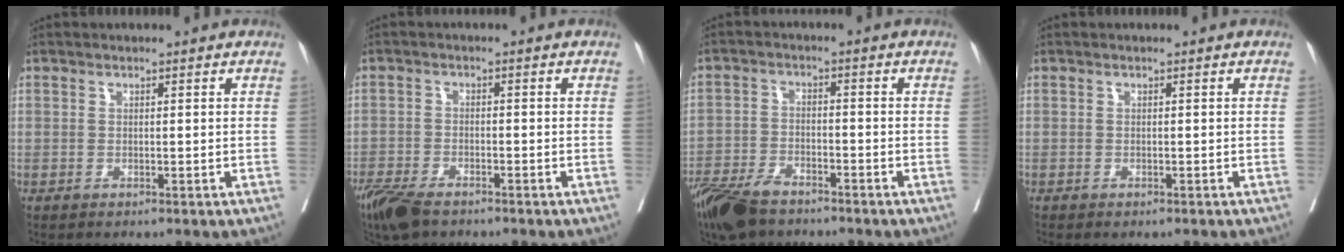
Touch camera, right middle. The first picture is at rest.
{"total": 6.3, "force": [-4.9, 2.1, 3.4], "torque": [-0.064, -0.011, -0.088]}
{"total": 9.1, "force": [-7.2, 3.3, 4.4], "torque": [-0.085, -0.018, -0.132]}
{"total": 0.9, "force": [-0.8, 0.2, 0.4], "torque": [-0.009, -0.004, -0.014]}